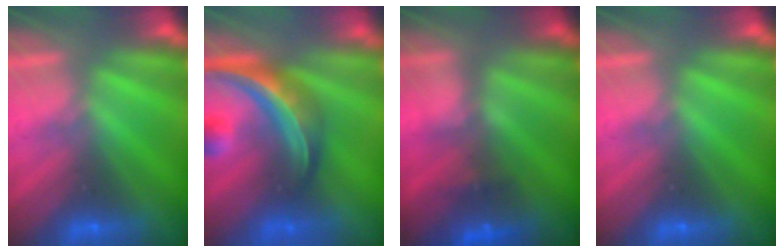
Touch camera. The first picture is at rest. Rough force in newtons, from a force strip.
{"total": 9.4}
{"total": 3.9}
{"total": 0.0}